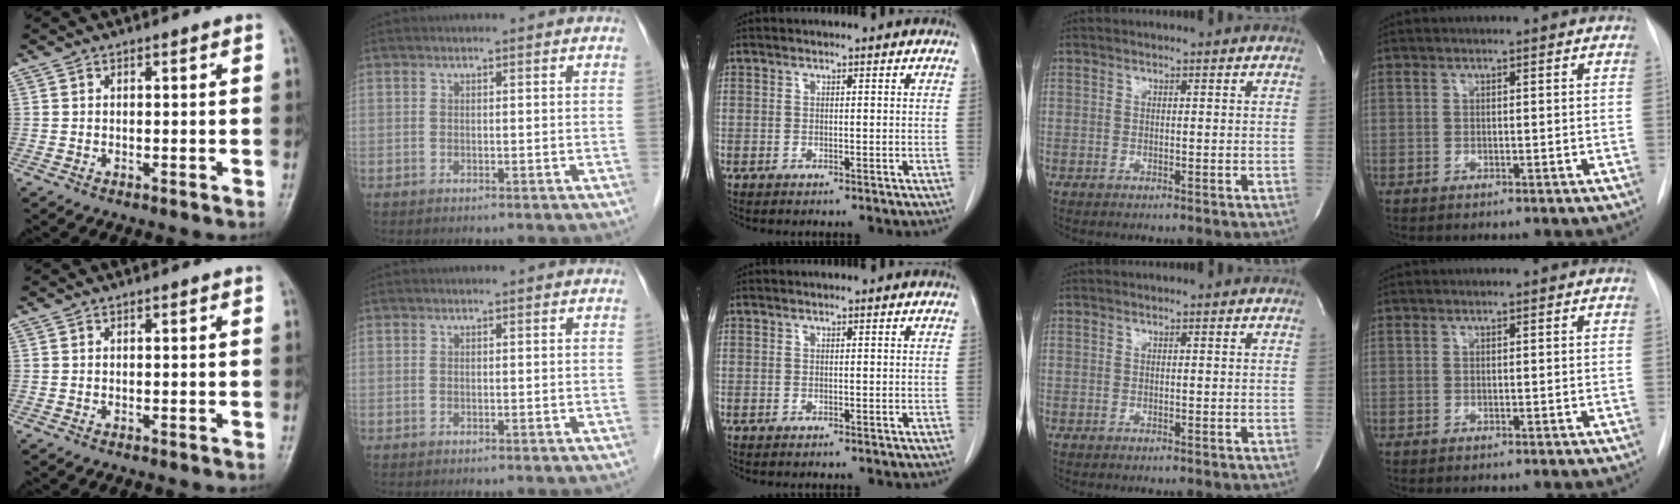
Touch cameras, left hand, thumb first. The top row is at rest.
{}